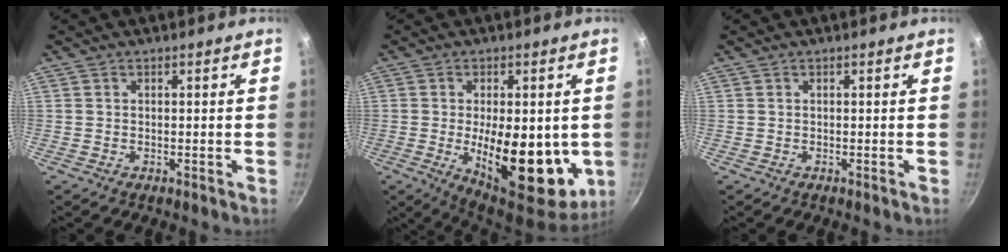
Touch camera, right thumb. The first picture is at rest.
{"total": 19.1, "force": [-2.3, 8.9, 16.8], "torque": [-0.218, -0.019, -0.023]}
{"total": 0.0}